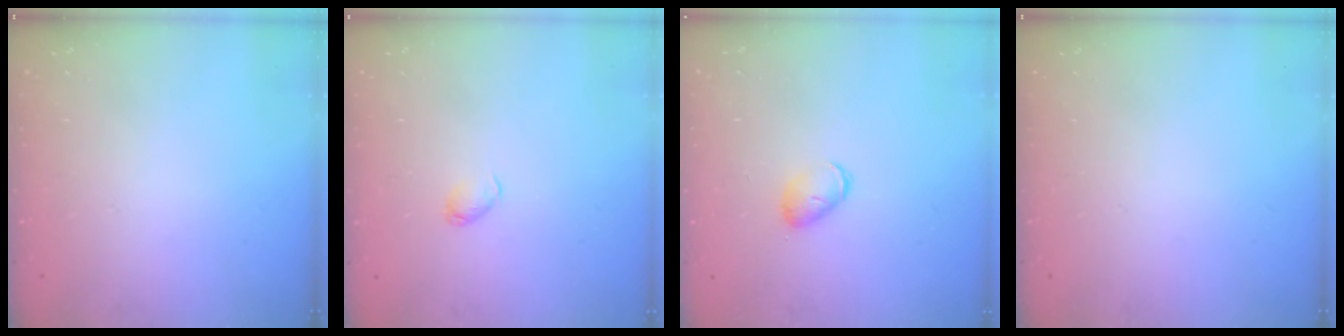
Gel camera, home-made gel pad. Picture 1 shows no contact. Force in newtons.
{"total": 3.1, "press": 3.1, "slide": 0.5}
{"total": 5.8, "press": 5.7, "slide": 0.7}
{"total": 0.0}